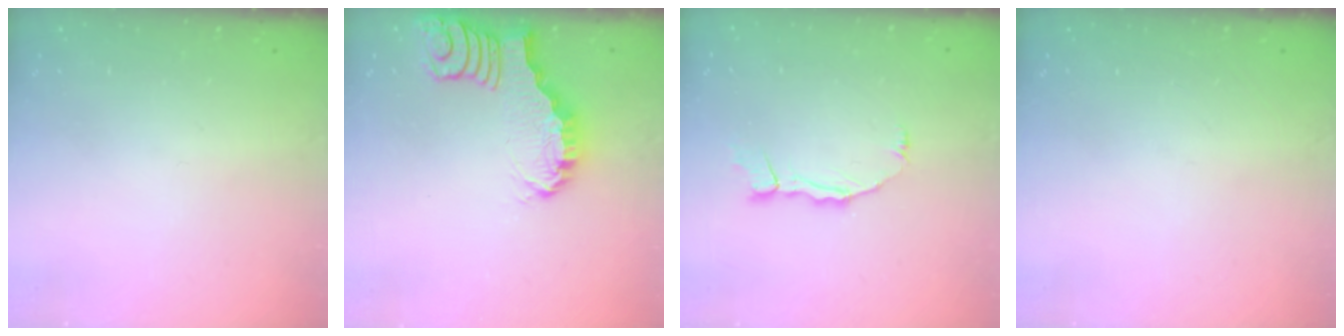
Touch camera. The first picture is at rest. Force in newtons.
{"total": 2.4, "press": 2.4, "slide": 0.2}
{"total": 4.3, "press": 4.3, "slide": 0.2}
{"total": 0.0}